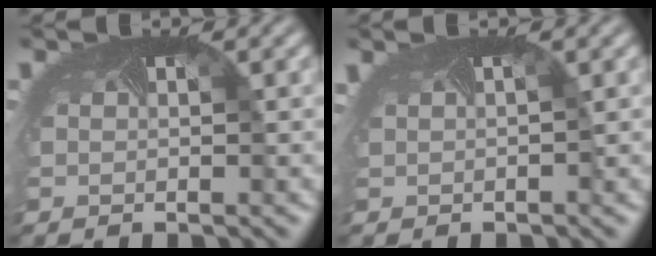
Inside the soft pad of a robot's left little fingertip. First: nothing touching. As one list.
[{"total": 2.3, "force": [1.0, 1.1, 1.8], "torque": [-0.032, 0.008, 0.009]}]